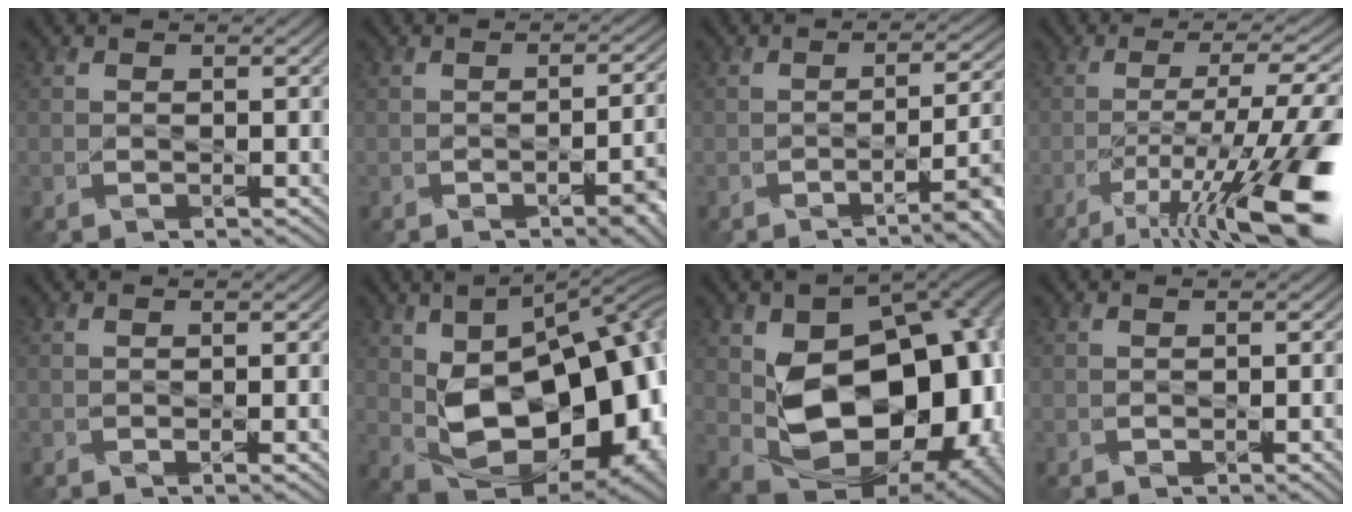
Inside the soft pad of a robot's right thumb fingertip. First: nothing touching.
{"total": 6.9, "force": [-2.5, 2.3, 6.0], "torque": [-0.067, -0.008, -0.029]}
{"total": 7.6, "force": [-2.8, 2.1, 6.8], "torque": [-0.095, -0.003, -0.041]}
{"total": 16.6, "force": [-8.1, 4.0, 14.0], "torque": [-0.217, -0.001, -0.130]}
{"total": 1.9, "force": [-0.3, 0.3, 1.8], "torque": [-0.029, -0.001, -0.005]}
{"total": 21.8, "force": [-2.1, 12.9, 17.5], "torque": [-0.244, -0.025, -0.004]}
{"total": 19.8, "force": [-0.5, 12.8, 15.2], "torque": [-0.212, -0.047, 0.023]}
{"total": 2.2, "force": [-0.6, 0.7, 2.0], "torque": [-0.029, -0.006, -0.005]}